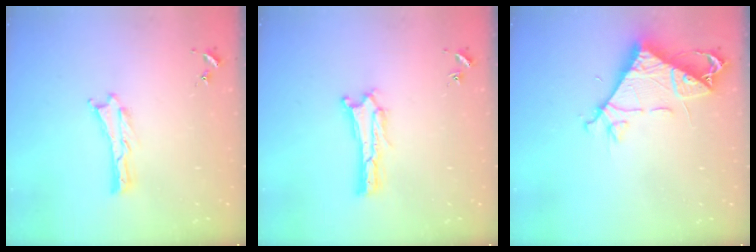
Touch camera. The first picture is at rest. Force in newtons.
{"total": 0.6, "press": 0.5, "slide": 0.2}
{"total": 8.1, "press": 8.1, "slide": 0.6}